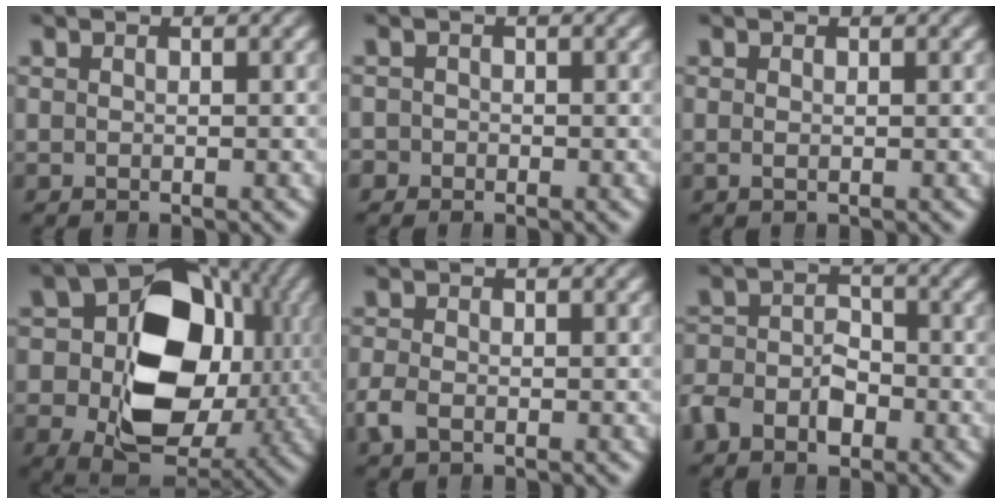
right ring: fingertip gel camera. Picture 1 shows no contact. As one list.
[{"total": 1.3, "force": [-0.6, 0.6, -0.9], "torque": [0.021, -0.001, -0.015]}, {"total": 1.0, "force": [0.4, -0.9, -0.3], "torque": [0.013, 0.004, 0.006]}, {"total": 19.7, "force": [-0.1, 13.8, 14.0], "torque": [-0.237, -0.049, 0.011]}, {"total": 0.8, "force": [-0.7, 0.4, 0.2], "torque": [-0.006, 0.000, -0.014]}, {"total": 2.8, "force": [-1.8, 1.8, 1.2], "torque": [0.005, 0.005, -0.038]}]